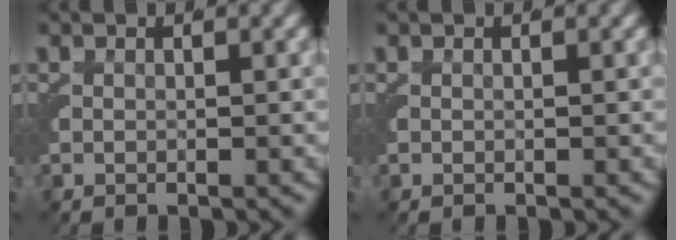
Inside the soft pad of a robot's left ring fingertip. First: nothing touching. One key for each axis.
{"total": 0.0}